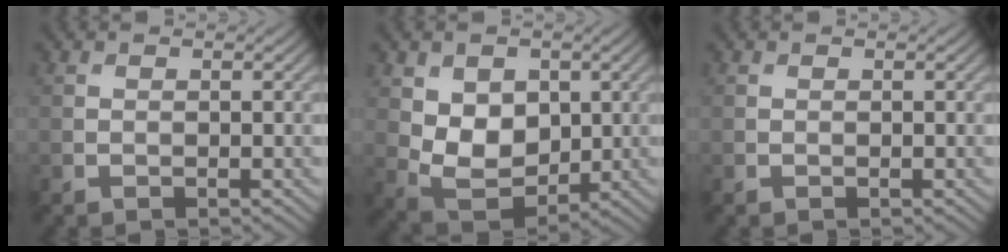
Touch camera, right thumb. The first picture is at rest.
{"total": 7.5, "force": [1.6, 5.4, 4.9], "torque": [-0.112, -0.014, 0.026]}
{"total": 0.0}